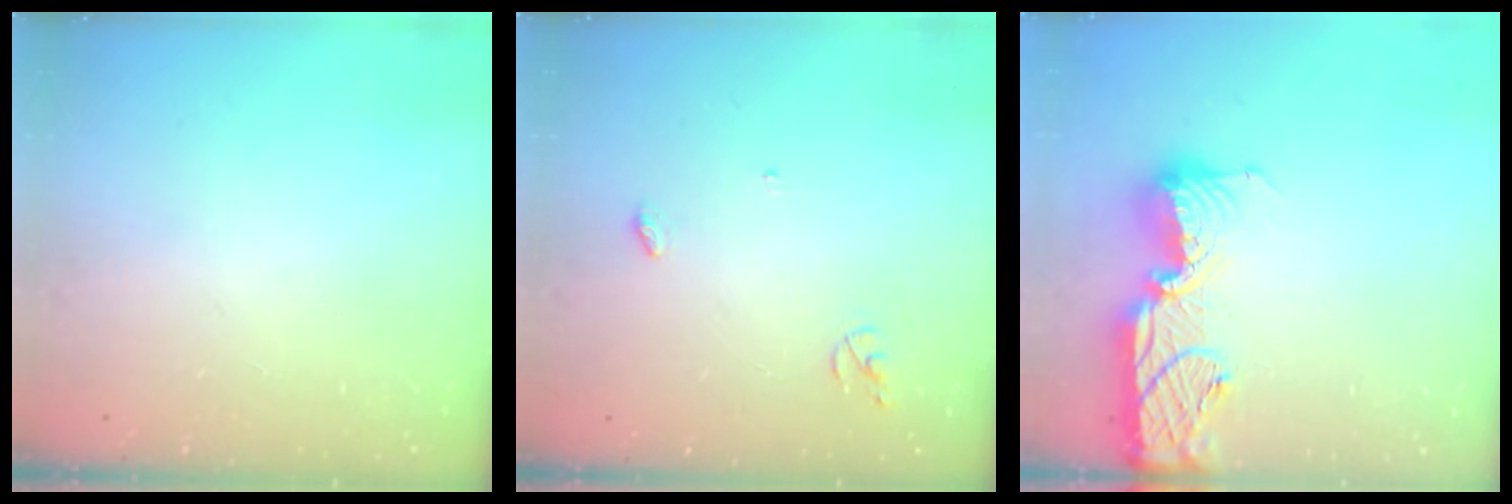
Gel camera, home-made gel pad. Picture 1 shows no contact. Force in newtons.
{"total": 3.7, "press": 3.7, "slide": 0.2}
{"total": 17.0, "press": 16.3, "slide": 4.7}